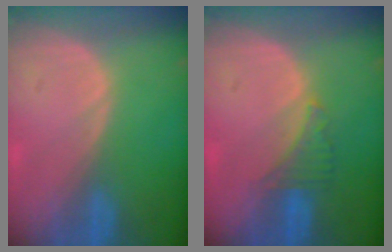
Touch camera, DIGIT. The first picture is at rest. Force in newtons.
{"total": 2.9, "press": 2.9, "slide": 0.6}